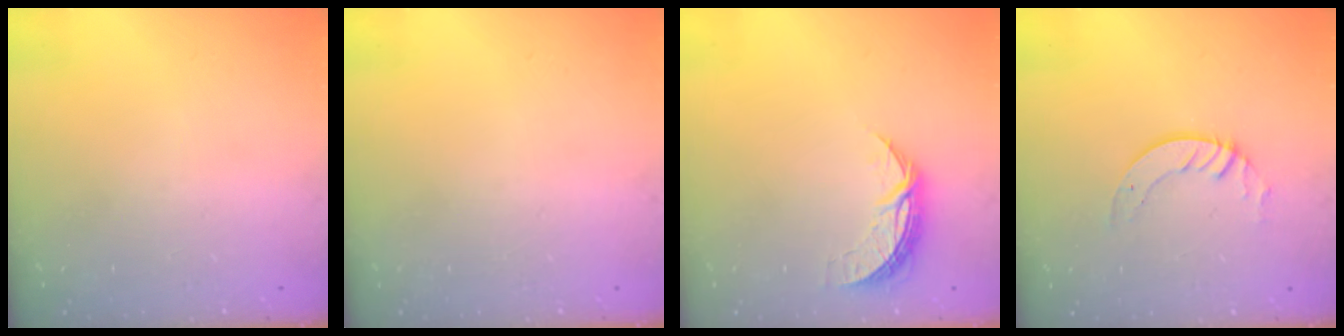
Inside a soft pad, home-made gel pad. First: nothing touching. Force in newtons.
{"total": 0.0}
{"total": 6.8, "press": 6.8, "slide": 0.5}
{"total": 3.6, "press": 3.6, "slide": 0.4}